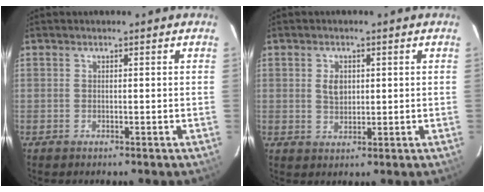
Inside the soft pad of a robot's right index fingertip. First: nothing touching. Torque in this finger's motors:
{"motor_torque": [0.49, 0.32, 0.02, 0.01]}